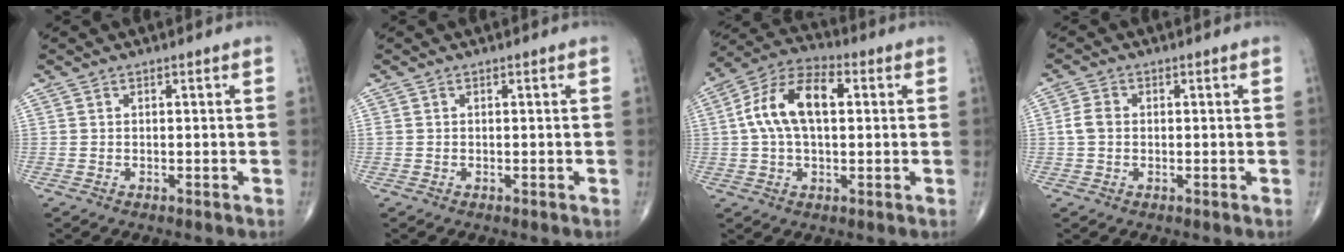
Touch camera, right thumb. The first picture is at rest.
{"total": 0.0}
{"total": 13.2, "force": [2.0, 7.1, 10.9], "torque": [-0.207, 0.031, 0.030]}
{"total": 3.0, "force": [0.0, 2.3, 2.0], "torque": [-0.044, 0.008, -0.003]}